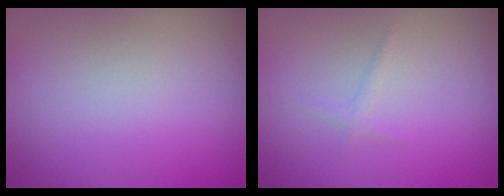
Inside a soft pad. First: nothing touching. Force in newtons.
{"total": 0.6, "press": 0.6, "slide": 0.1}